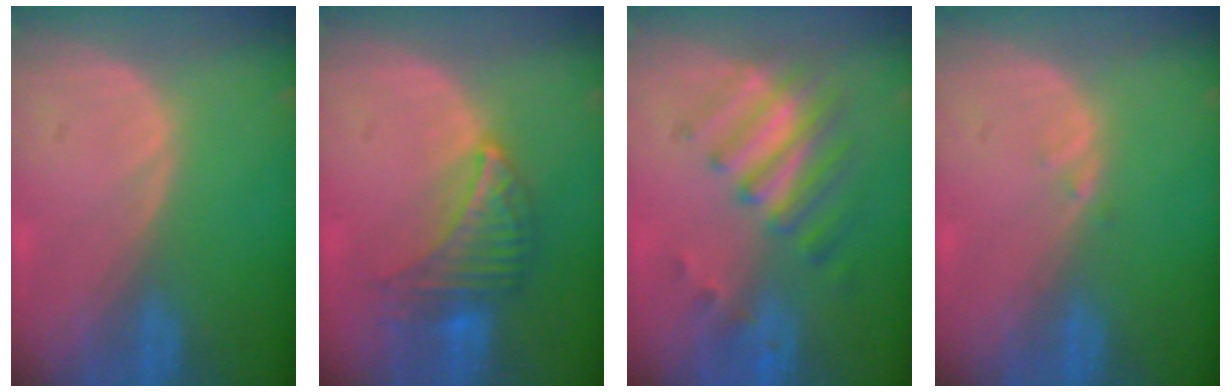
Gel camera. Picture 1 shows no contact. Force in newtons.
{"total": 6.7, "press": 6.5, "slide": 1.3}
{"total": 7.8, "press": 7.0, "slide": 3.4}
{"total": 0.6, "press": 0.6, "slide": 0.1}